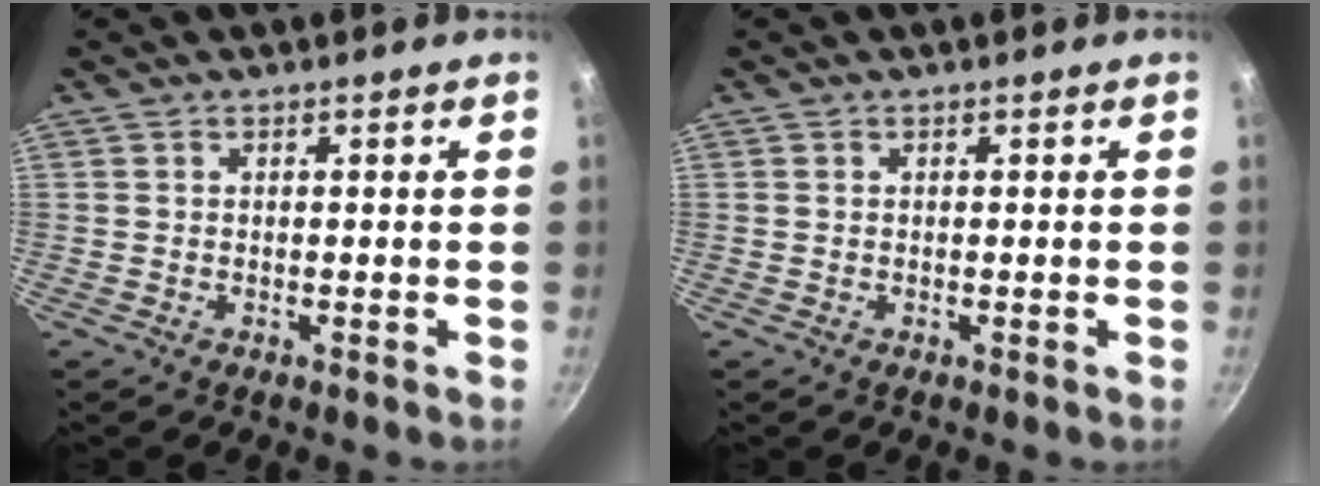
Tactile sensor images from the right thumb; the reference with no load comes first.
{"total": 0.0}